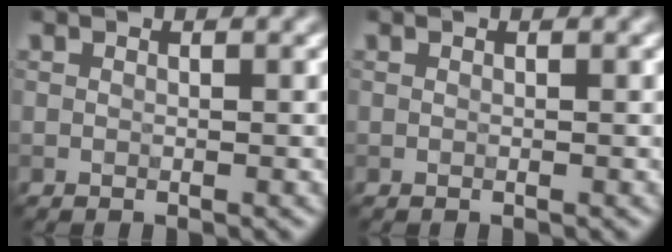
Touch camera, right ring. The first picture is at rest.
{"total": 0.0}